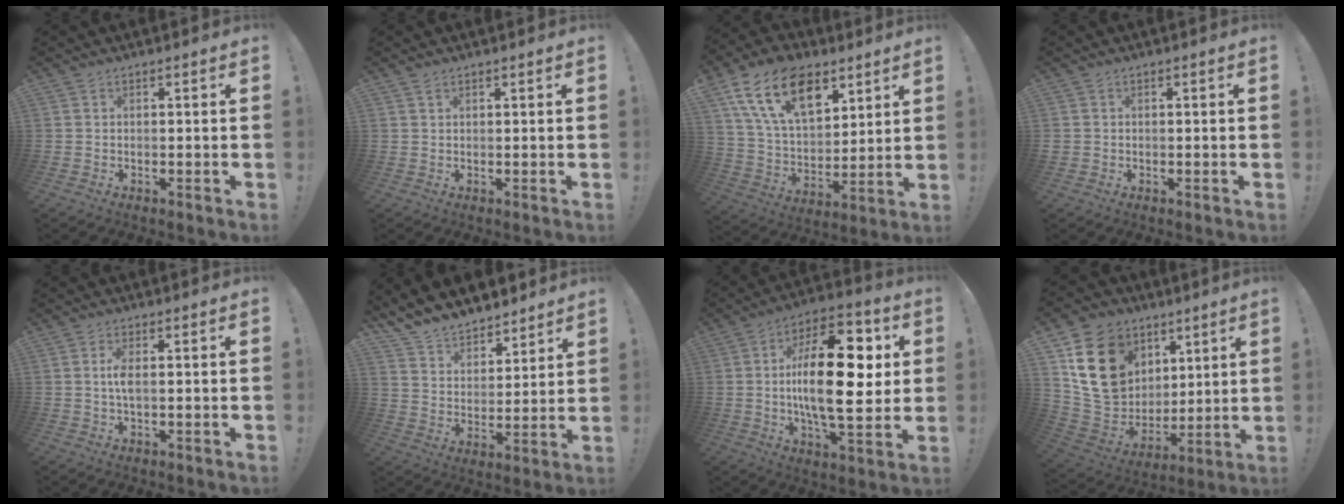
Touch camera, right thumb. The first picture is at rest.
{"total": 1.2, "force": [0.9, 0.5, 0.6], "torque": [-0.007, -0.003, 0.015]}
{"total": 20.1, "force": [10.2, 12.1, 12.4], "torque": [-0.235, -0.047, 0.186]}
{"total": 0.9, "force": [-0.1, 0.9, 0.2], "torque": [-0.005, 0.003, -0.003]}
{"total": 3.6, "force": [0.1, 1.0, 3.4], "torque": [-0.065, -0.003, -0.004]}
{"total": 9.5, "force": [8.7, 3.6, 1.1], "torque": [-0.035, -0.083, 0.166]}
{"total": 24.5, "force": [1.5, 10.5, 22.0], "torque": [-0.365, -0.005, 0.018]}
{"total": 21.4, "force": [8.2, 16.7, 10.5], "torque": [-0.181, -0.032, 0.179]}